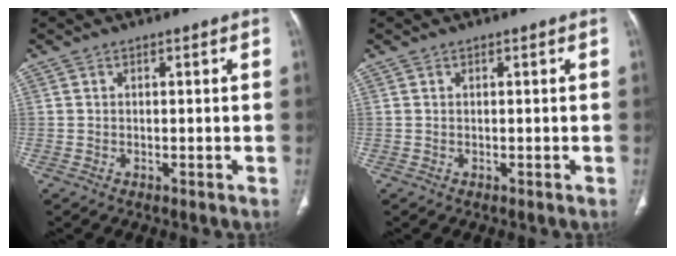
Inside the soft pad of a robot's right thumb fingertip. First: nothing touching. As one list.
[{"total": 0.0}]